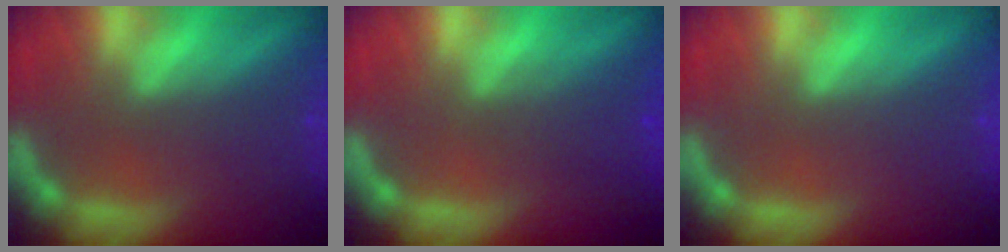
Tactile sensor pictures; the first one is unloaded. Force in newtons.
{"total": 2.5}
{"total": 0.0}